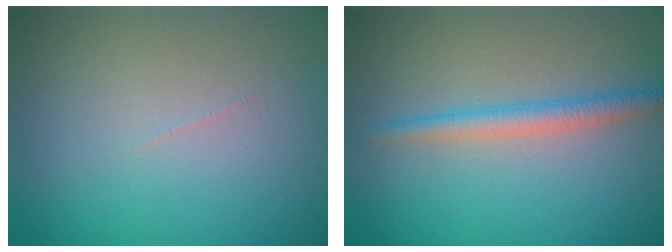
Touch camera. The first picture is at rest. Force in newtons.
{"total": 2.2, "press": 2.2, "slide": 0.0}